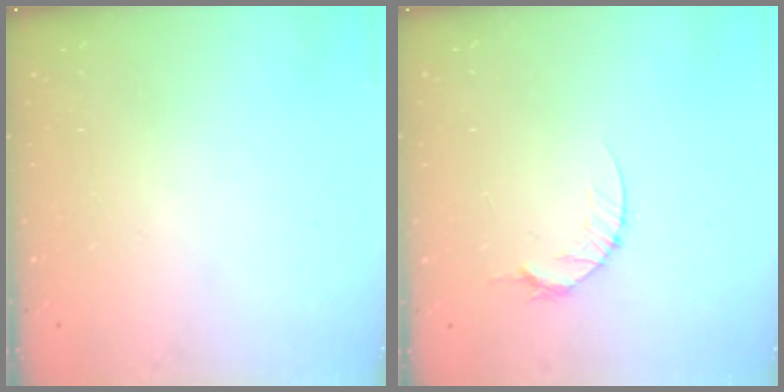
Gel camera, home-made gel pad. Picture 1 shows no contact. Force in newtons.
{"total": 4.7, "press": 4.7, "slide": 0.6}